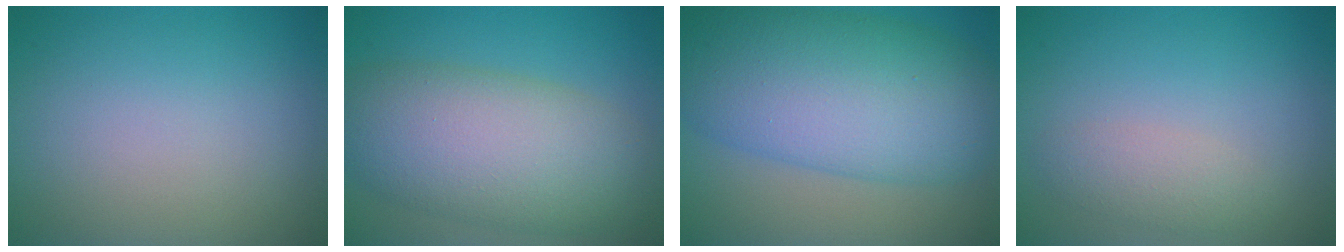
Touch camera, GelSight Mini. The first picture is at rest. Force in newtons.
{"total": 9.7, "press": 9.7, "slide": 0.5}
{"total": 12.2, "press": 12.2, "slide": 0.2}
{"total": 2.1, "press": 2.0, "slide": 0.1}